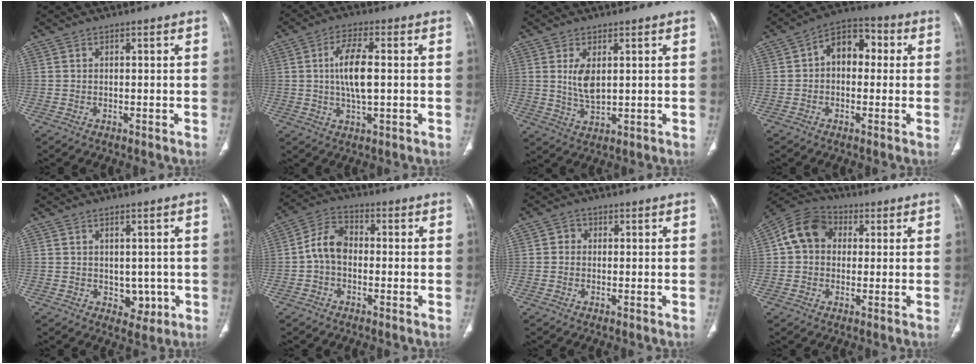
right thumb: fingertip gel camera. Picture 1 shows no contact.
{"total": 8.5, "force": [0.5, 3.0, 7.9], "torque": [-0.161, 0.001, 0.006]}
{"total": 5.4, "force": [1.3, 2.7, 4.6], "torque": [-0.086, -0.014, 0.033]}
{"total": 9.3, "force": [1.0, 6.3, 6.7], "torque": [-0.070, 0.031, 0.004]}
{"total": 3.9, "force": [-0.4, 3.0, 2.5], "torque": [-0.010, -0.003, 0.006]}
{"total": 7.0, "force": [-0.8, 4.9, 4.9], "torque": [-0.081, 0.024, -0.029]}
{"total": 1.8, "force": [0.1, 1.7, 0.7], "torque": [0.000, 0.005, -0.002]}
{"total": 10.3, "force": [1.9, 8.3, 5.7], "torque": [-0.093, 0.023, 0.020]}